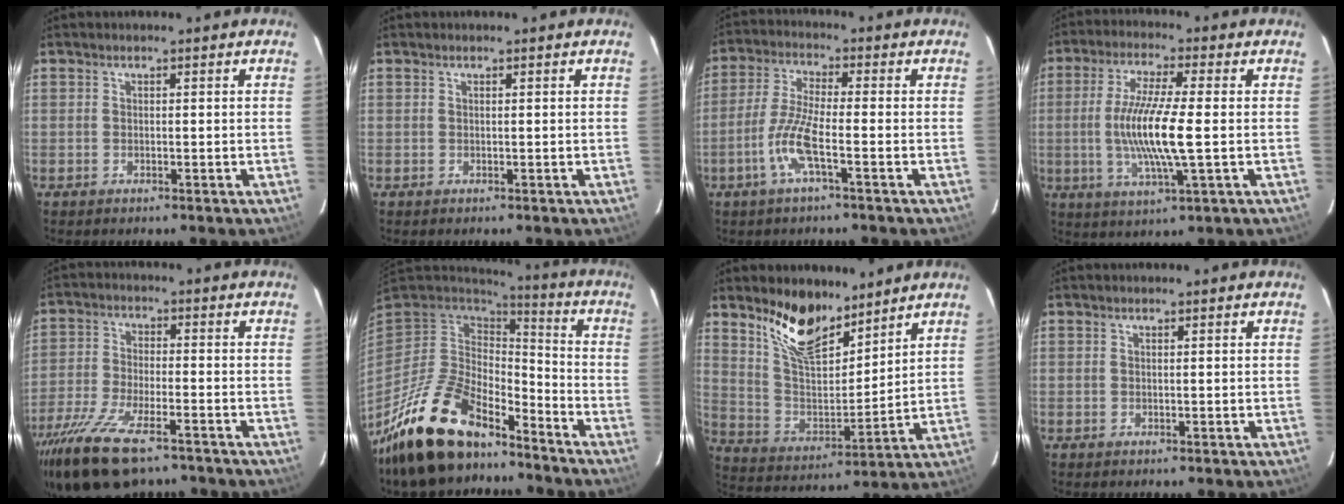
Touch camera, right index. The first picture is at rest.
{"total": 0.0}
{"total": 7.7, "force": [-3.3, 0.5, 6.9], "torque": [-0.154, -0.002, -0.066]}
{"total": 12.2, "force": [-1.0, 1.2, 12.1], "torque": [-0.234, -0.010, -0.018]}
{"total": 16.2, "force": [-11.6, 5.2, 10.0], "torque": [-0.219, -0.052, -0.211]}
{"total": 20.8, "force": [-15.3, 8.1, 11.6], "torque": [-0.231, -0.026, -0.269]}
{"total": 14.0, "force": [10.4, 5.6, 7.5], "torque": [-0.147, -0.005, 0.201]}
{"total": 0.0}